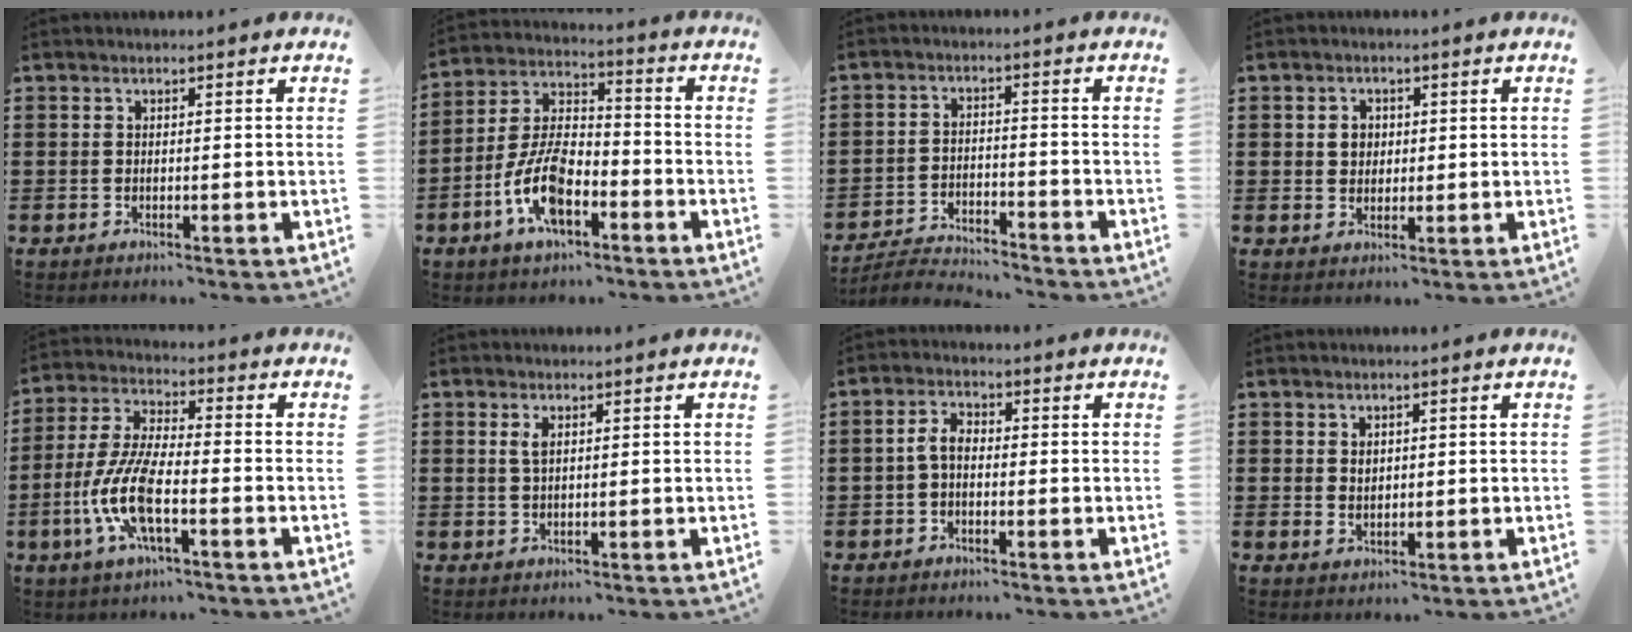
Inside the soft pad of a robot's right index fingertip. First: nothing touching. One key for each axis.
{"total": 9.8, "fx": -4.4, "fy": 4.8, "fz": 7.3, "tx": -0.166, "ty": 0.004, "tz": -0.084}
{"total": 4.1, "fx": -4.1, "fy": 0.2, "fz": 0.4, "tx": -0.019, "ty": 0.000, "tz": -0.088}
{"total": 2.4, "fx": 0.4, "fy": 2.2, "fz": 1.0, "tx": -0.028, "ty": 0.013, "tz": 0.006}
{"total": 9.8, "fx": -3.5, "fy": 3.0, "fz": 8.6, "tx": -0.204, "ty": -0.014, "tz": -0.070}
{"total": 1.8, "fx": 0.7, "fy": 0.7, "fz": 1.5, "tx": -0.033, "ty": 0.004, "tz": 0.012}
{"total": 3.3, "fx": -0.6, "fy": 1.9, "fz": 2.6, "tx": -0.066, "ty": 0.003, "tz": -0.017}
{"total": 1.4, "fx": 0.6, "fy": 1.1, "fz": 0.6, "tx": -0.014, "ty": 0.007, "tz": 0.012}